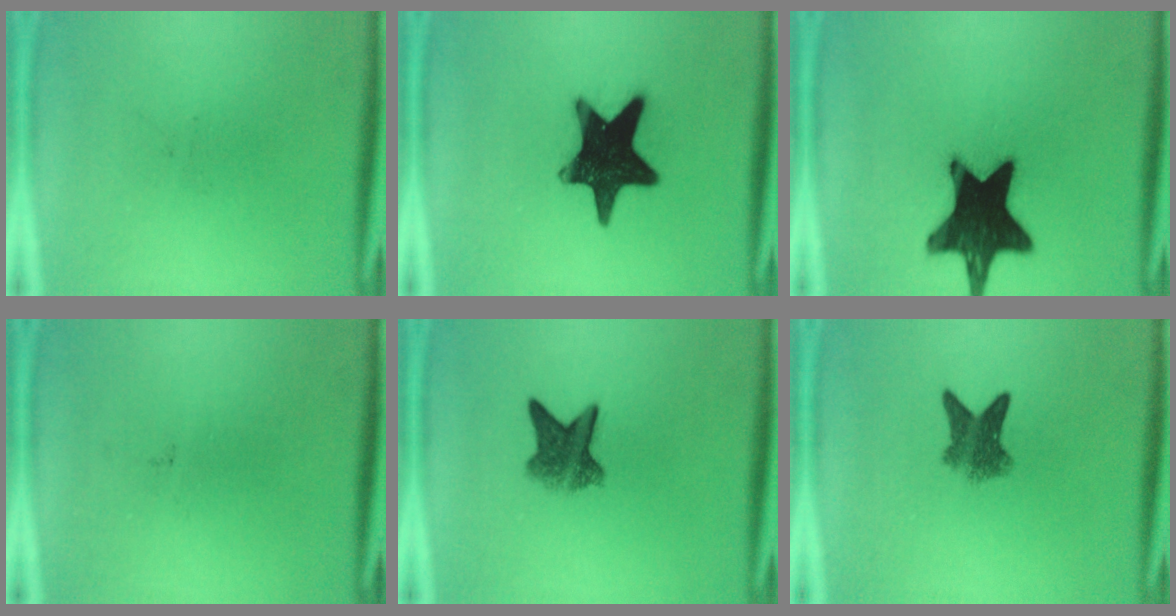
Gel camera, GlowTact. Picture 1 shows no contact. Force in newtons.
{"total": 17.9}
{"total": 19.6}
{"total": 0.0}
{"total": 5.9}
{"total": 5.0}